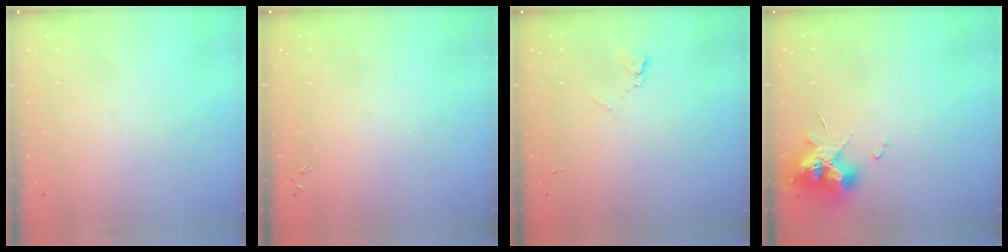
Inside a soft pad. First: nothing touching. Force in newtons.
{"total": 0.0}
{"total": 4.5, "press": 4.5, "slide": 0.7}
{"total": 10.8, "press": 10.7, "slide": 1.4}